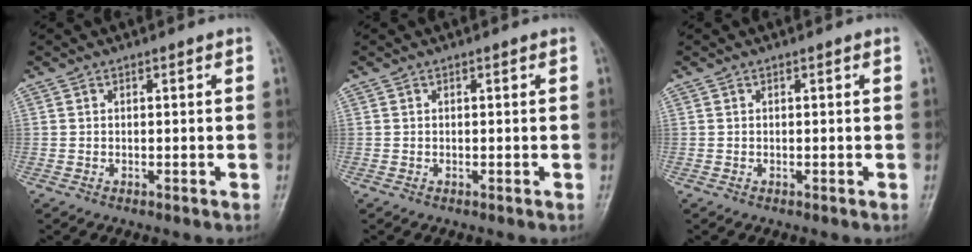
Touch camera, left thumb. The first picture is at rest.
{"total": 0.0}
{"total": 0.0}